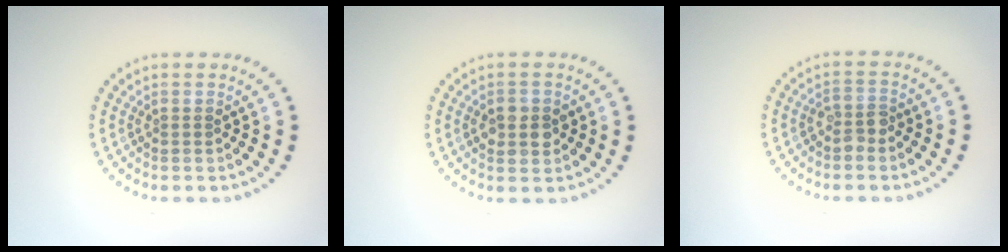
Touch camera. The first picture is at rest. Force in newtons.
{"total": 2.5, "press": 2.4, "slide": 0.5}
{"total": 1.7, "press": 1.6, "slide": 0.6}